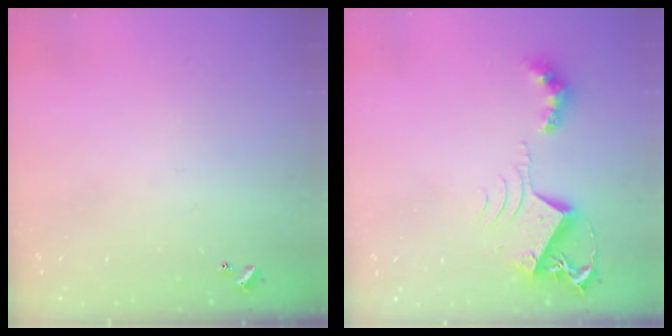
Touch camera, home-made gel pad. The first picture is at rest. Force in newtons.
{"total": 10.1, "press": 10.1, "slide": 0.9}